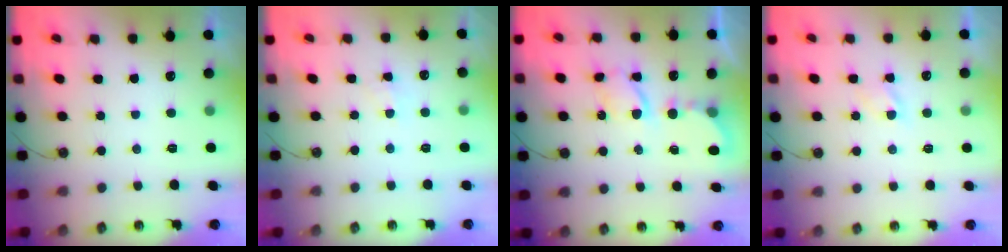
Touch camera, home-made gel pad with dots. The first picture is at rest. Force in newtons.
{"total": 3.4, "press": 3.4, "slide": 0.6}
{"total": 6.3, "press": 6.3, "slide": 0.3}
{"total": 2.8, "press": 2.7, "slide": 0.4}